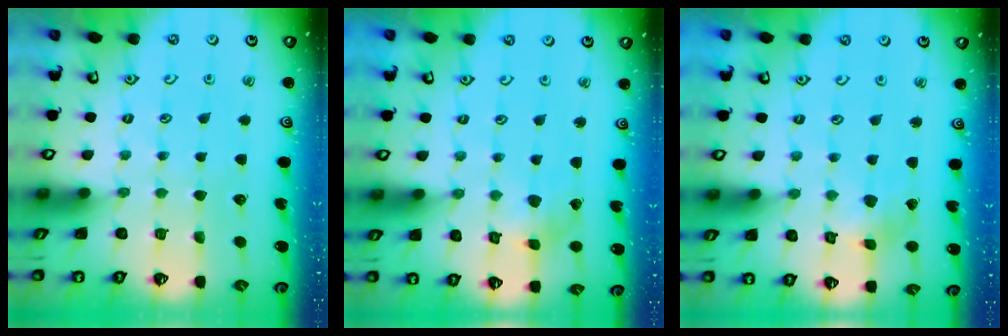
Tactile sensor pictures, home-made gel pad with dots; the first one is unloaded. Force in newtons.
{"total": 2.8, "press": 2.8, "slide": 0.1}
{"total": 2.9, "press": 2.9, "slide": 0.2}